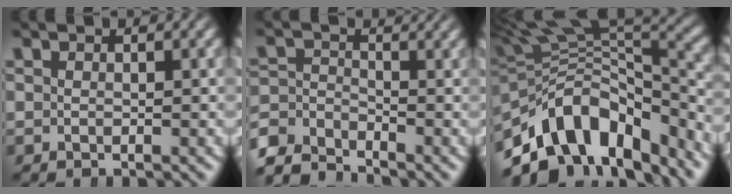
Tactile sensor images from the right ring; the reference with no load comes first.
{"total": 4.4, "force": [-3.2, 2.7, 1.4], "torque": [-0.033, -0.026, -0.054]}
{"total": 13.0, "force": [-3.7, 9.0, 8.7], "torque": [-0.167, -0.028, -0.045]}